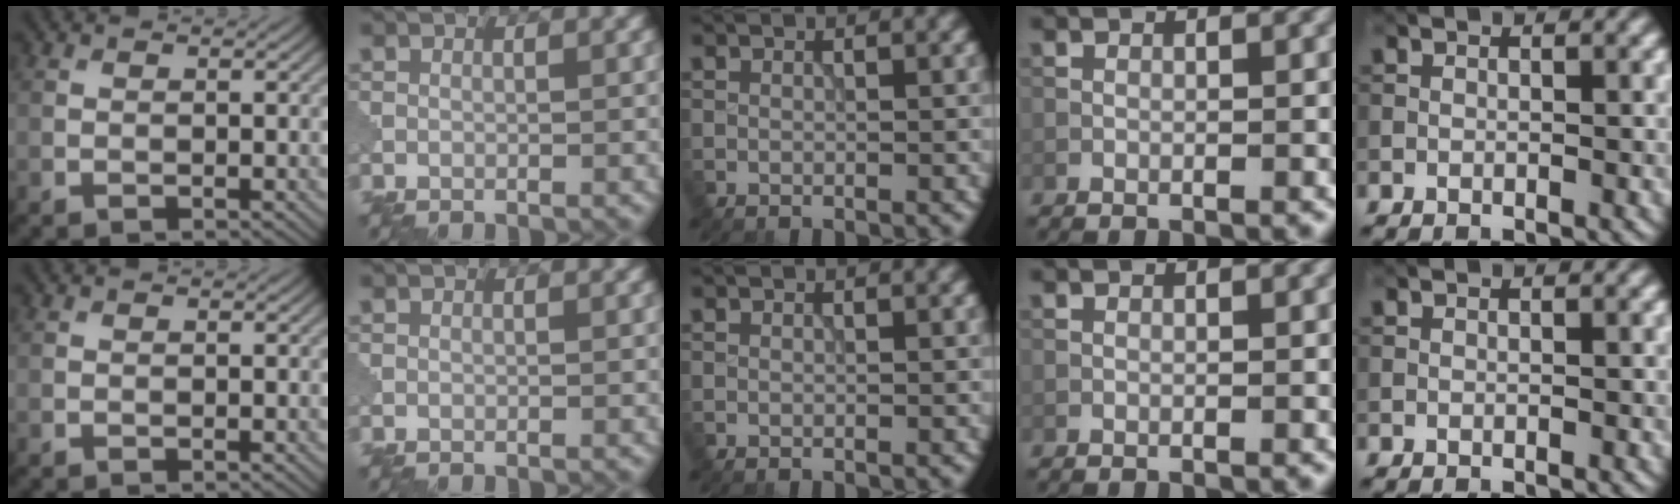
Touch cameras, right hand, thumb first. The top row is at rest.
{}